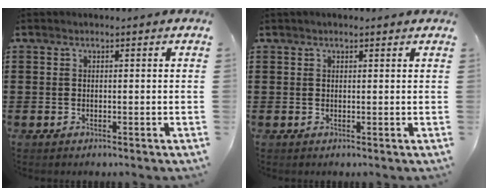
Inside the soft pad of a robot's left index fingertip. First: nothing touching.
{"total": 0.7, "force": [0.5, 0.2, 0.5], "torque": [-0.009, 0.002, 0.009]}